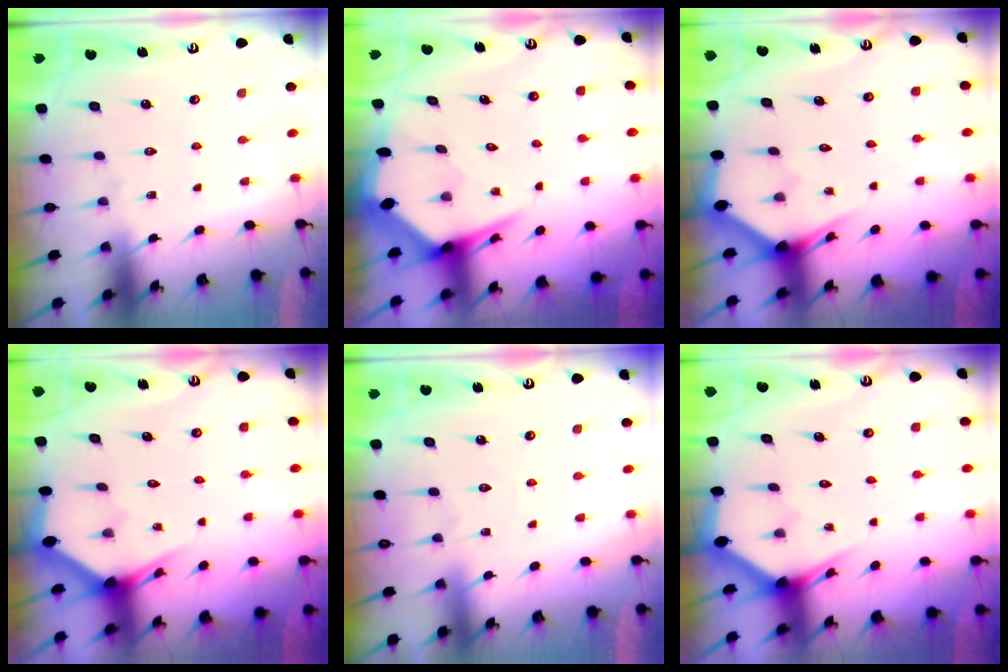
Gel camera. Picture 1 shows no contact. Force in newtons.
{"total": 6.1, "press": 6.0, "slide": 0.8}
{"total": 2.8, "press": 2.8, "slide": 0.1}
{"total": 2.6, "press": 2.6, "slide": 0.0}
{"total": 2.5, "press": 2.5, "slide": 0.3}
{"total": 2.9, "press": 2.9, "slide": 0.1}